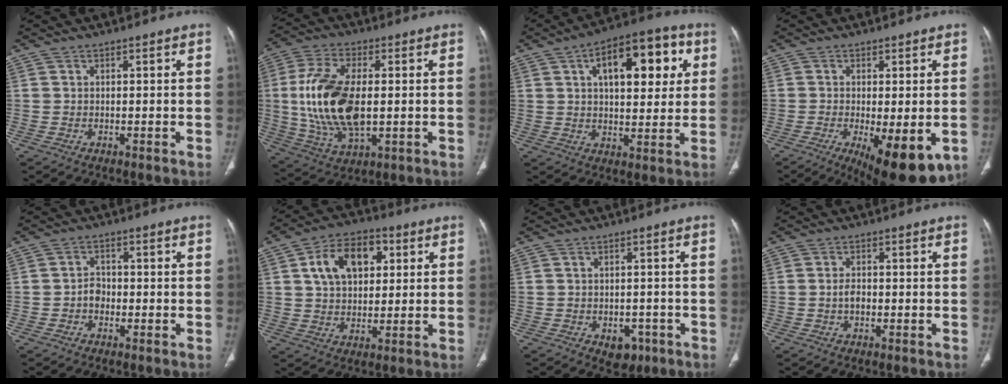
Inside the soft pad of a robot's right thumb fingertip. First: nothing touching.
{"total": 17.6, "force": [0.2, 9.0, 15.2], "torque": [-0.308, -0.007, 0.010]}
{"total": 17.2, "force": [5.6, 8.3, 14.0], "torque": [-0.153, 0.007, 0.077]}
{"total": 12.9, "force": [-4.3, 4.5, 11.3], "torque": [-0.153, -0.020, -0.053]}
{"total": 2.6, "force": [-0.9, 2.1, 1.3], "torque": [-0.007, 0.011, -0.022]}
{"total": 12.7, "force": [3.8, 8.2, 8.9], "torque": [-0.125, 0.007, 0.061]}
{"total": 4.7, "force": [-2.2, 3.3, 2.5], "torque": [-0.013, 0.009, -0.020]}
{"total": 2.3, "force": [-0.5, 1.4, 1.7], "torque": [-0.029, 0.008, -0.010]}